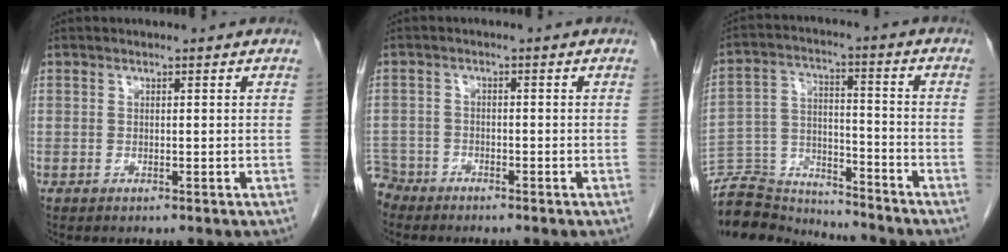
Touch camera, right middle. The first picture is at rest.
{"total": 4.1, "force": [-3.7, 1.5, -0.6], "torque": [0.014, -0.005, -0.076]}
{"total": 13.2, "force": [-13.0, 2.0, 1.3], "torque": [-0.021, 0.027, -0.223]}